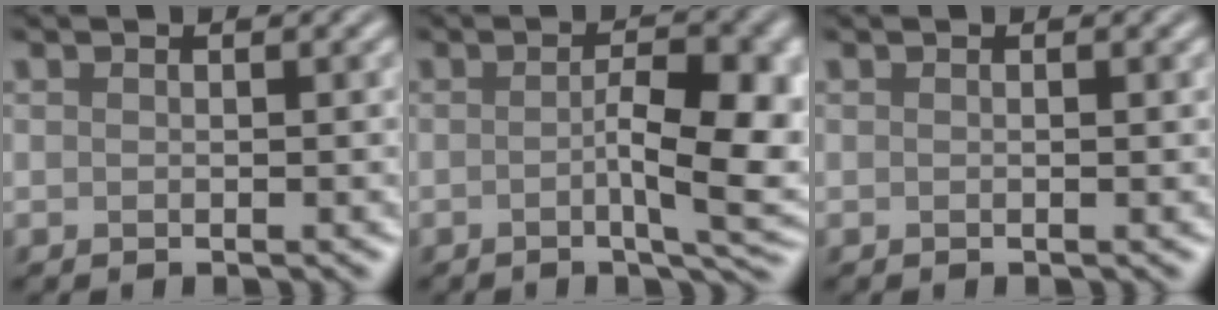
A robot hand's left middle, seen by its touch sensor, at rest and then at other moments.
{"total": 7.2, "force": [-0.8, 1.9, 6.9], "torque": [-0.099, -0.005, -0.007]}
{"total": 0.0}